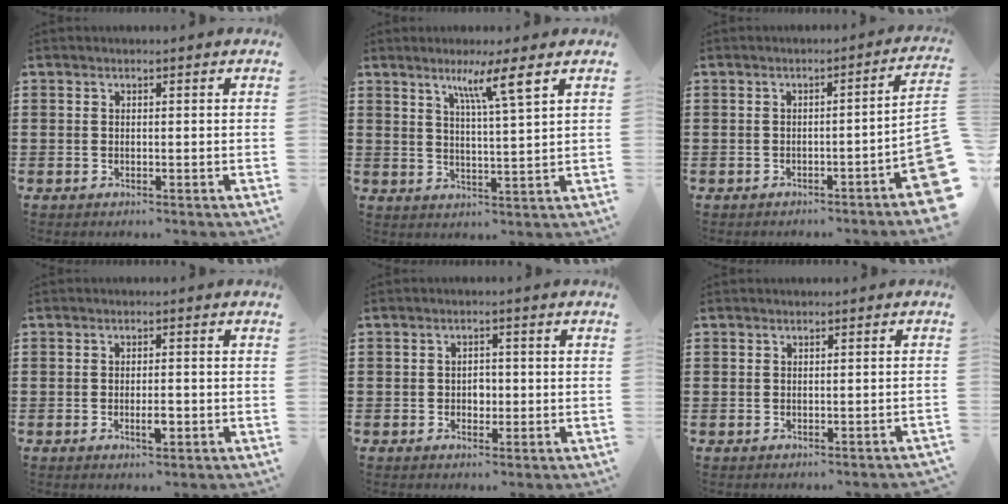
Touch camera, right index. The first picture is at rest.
{"total": 6.1, "force": [3.4, -0.5, 5.0], "torque": [-0.100, 0.000, 0.053]}
{"total": 4.0, "force": [-2.1, -0.1, 3.4], "torque": [-0.054, -0.013, -0.037]}
{"total": 2.7, "force": [-0.9, 0.8, 2.4], "torque": [-0.041, 0.001, -0.015]}
{"total": 1.9, "force": [-0.3, 1.5, 1.2], "torque": [-0.017, 0.002, -0.009]}
{"total": 0.5, "force": [-0.5, 0.1, 0.0], "torque": [-0.002, 0.000, -0.011]}